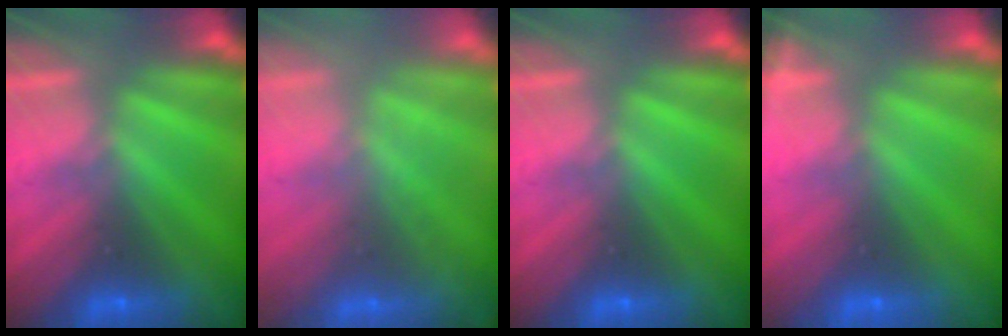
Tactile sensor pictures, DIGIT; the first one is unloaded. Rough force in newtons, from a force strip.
{"total": 1.7}
{"total": 0.0}
{"total": 1.1}